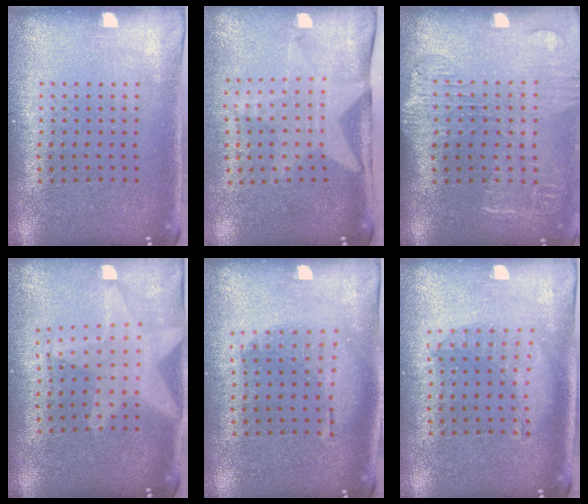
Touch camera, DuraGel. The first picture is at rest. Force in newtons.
{"total": 2.0, "press": 1.5, "slide": 1.3}
{"total": 1.7, "press": 1.5, "slide": 0.8}
{"total": 2.3, "press": 1.8, "slide": 1.3}
{"total": 1.0, "press": 0.9, "slide": 0.3}
{"total": 1.4, "press": 1.3, "slide": 0.4}